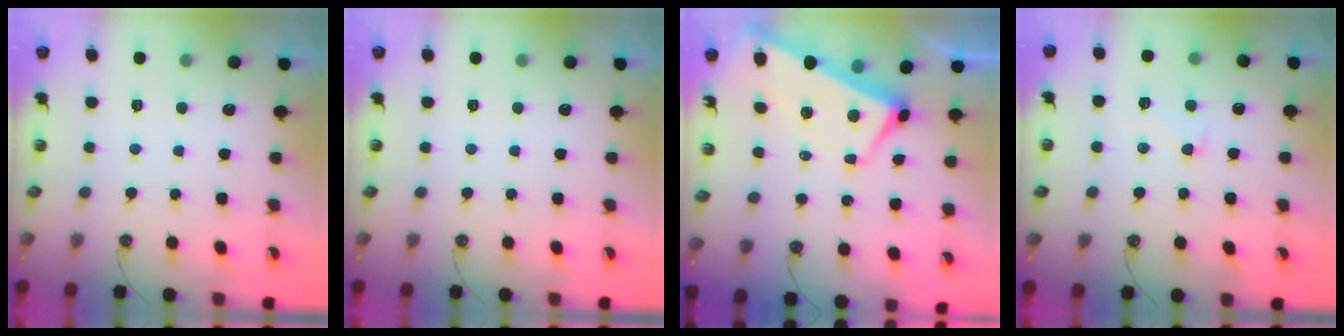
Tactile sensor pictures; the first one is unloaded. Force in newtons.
{"total": 0.0}
{"total": 1.1, "press": 0.2, "slide": 1.1}
{"total": 1.8, "press": 1.8, "slide": 0.5}